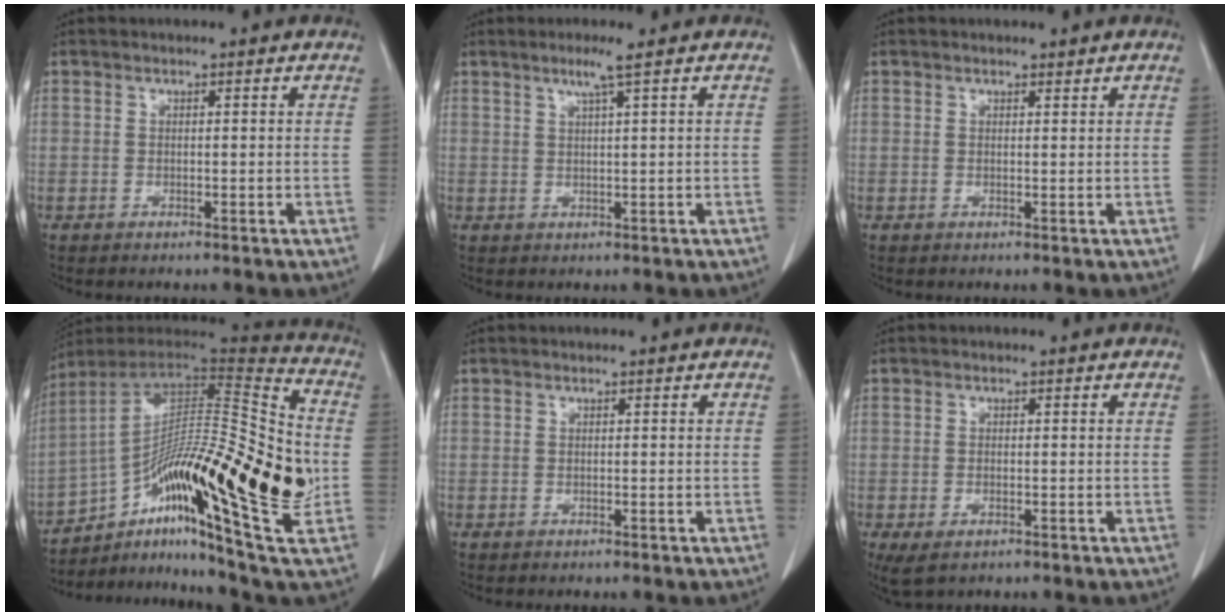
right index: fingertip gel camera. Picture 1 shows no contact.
{"total": 2.5, "force": [1.5, -0.7, 2.0], "torque": [-0.038, -0.002, 0.032]}
{"total": 0.7, "force": [0.6, 0.2, 0.1], "torque": [-0.005, 0.004, 0.012]}
{"total": 31.1, "force": [-6.3, 4.7, 30.1], "torque": [-0.466, -0.015, -0.112]}
{"total": 0.0}
{"total": 3.6, "force": [-1.8, 1.7, 2.6], "torque": [-0.049, -0.006, -0.021]}